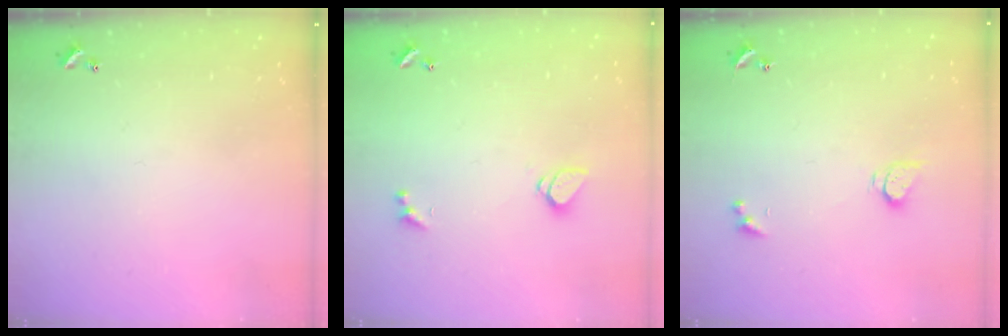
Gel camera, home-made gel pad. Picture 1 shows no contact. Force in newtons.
{"total": 1.3, "press": 1.2, "slide": 0.4}
{"total": 2.7, "press": 2.7, "slide": 0.3}